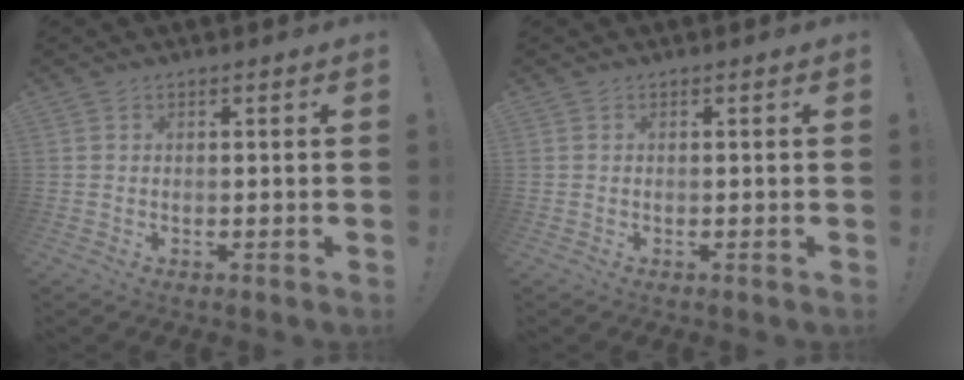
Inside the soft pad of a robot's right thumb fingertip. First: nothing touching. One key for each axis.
{"total": 0.0}